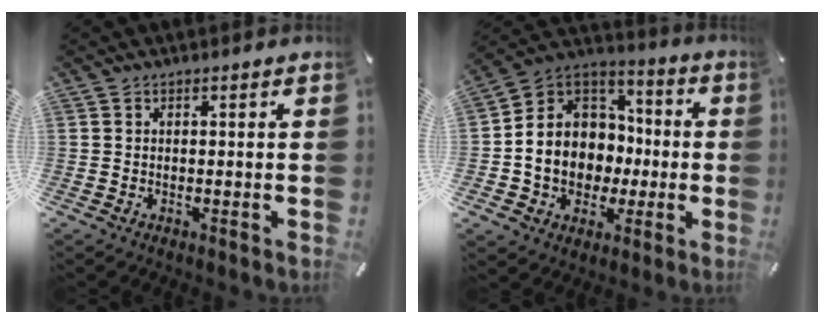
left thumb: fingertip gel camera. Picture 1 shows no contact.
{"total": 12.8, "force": [-2.3, 11.6, 4.8], "torque": [-0.119, -0.002, -0.033]}